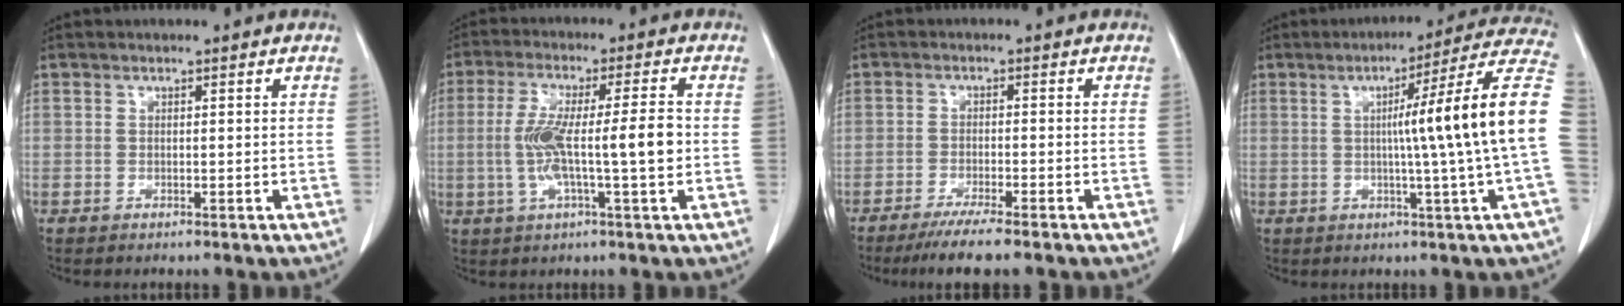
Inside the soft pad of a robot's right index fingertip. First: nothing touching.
{"total": 10.6, "force": [-0.9, 0.7, 10.5], "torque": [-0.197, 0.010, -0.018]}
{"total": 6.9, "force": [-5.4, -0.2, 4.3], "torque": [-0.063, -0.016, -0.086]}
{"total": 16.6, "force": [0.3, -2.9, 16.3], "torque": [-0.205, 0.010, -0.006]}